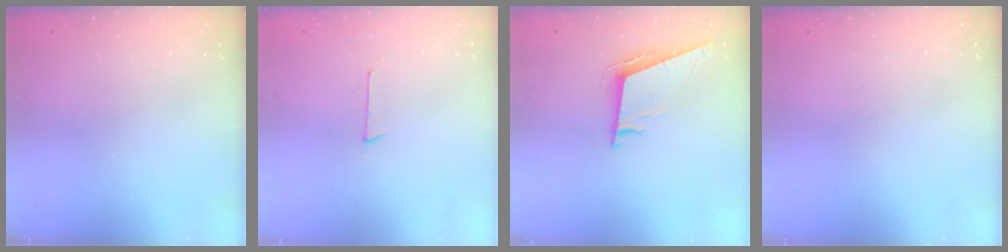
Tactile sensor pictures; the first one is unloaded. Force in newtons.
{"total": 3.2, "press": 3.2, "slide": 0.2}
{"total": 8.4, "press": 7.9, "slide": 2.9}
{"total": 0.0}